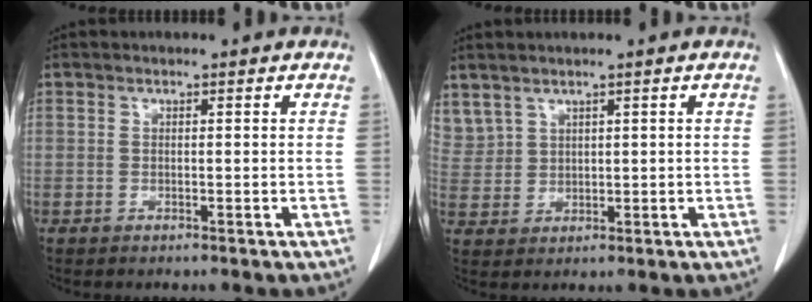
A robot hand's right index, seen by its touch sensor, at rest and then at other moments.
{"total": 6.4, "force": [4.3, 4.4, 1.9], "torque": [-0.061, 0.014, 0.107]}